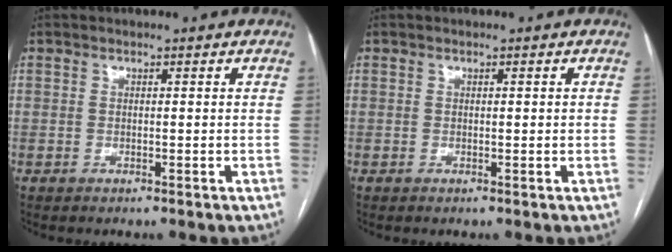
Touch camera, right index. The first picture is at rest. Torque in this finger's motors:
{"motor_torque": [-0.09, -0.06, -0.03, 0.00]}